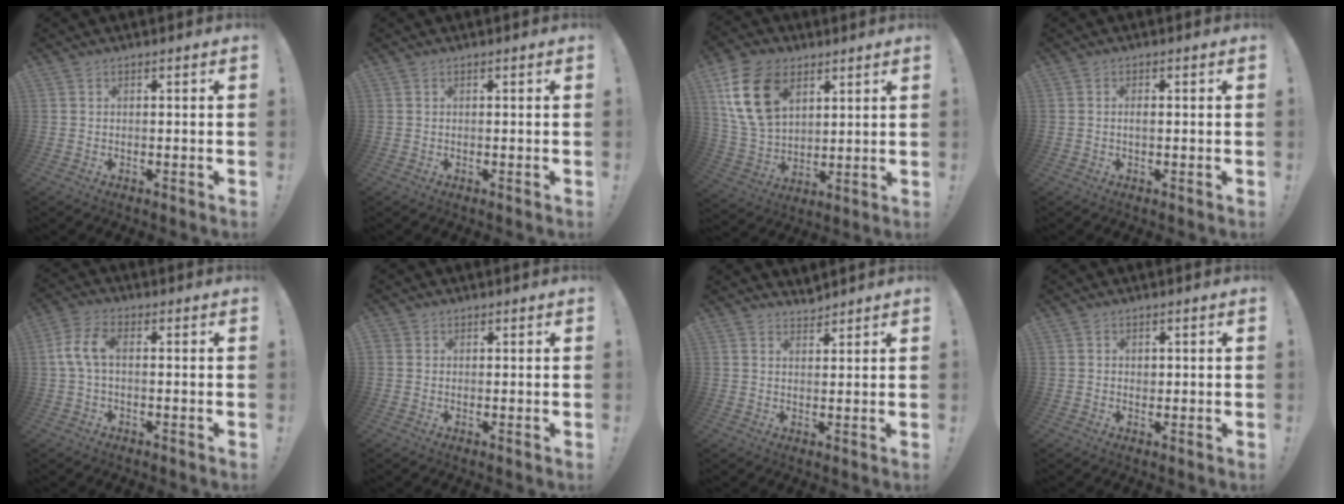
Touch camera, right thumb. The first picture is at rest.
{"total": 0.0}
{"total": 17.4, "force": [7.8, 11.7, 10.3], "torque": [-0.201, -0.025, 0.150]}
{"total": 1.1, "force": [-0.1, 0.4, 1.0], "torque": [-0.011, -0.003, -0.003]}
{"total": 6.7, "force": [0.2, 3.4, 5.8], "torque": [-0.126, 0.006, 0.004]}
{"total": 1.1, "force": [0.5, 1.0, 0.2], "torque": [-0.010, 0.005, 0.010]}
{"total": 2.6, "force": [2.5, 0.7, 0.1], "torque": [0.011, -0.022, 0.045]}
{"total": 1.0, "force": [0.4, 0.9, 0.2], "torque": [0.004, -0.001, 0.004]}